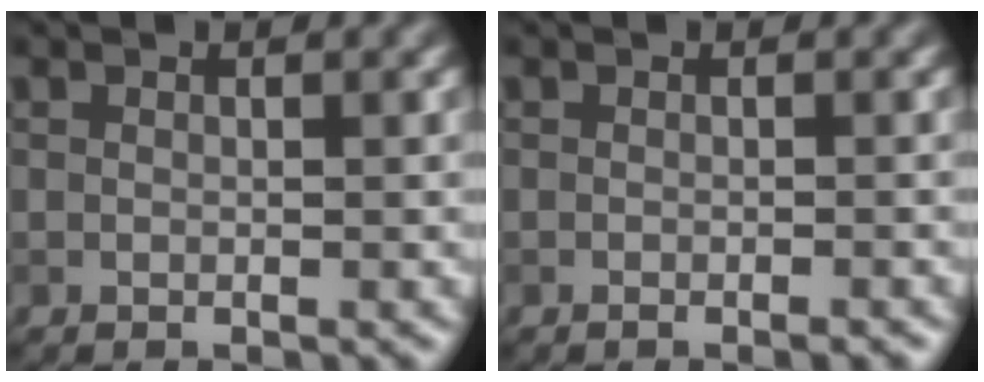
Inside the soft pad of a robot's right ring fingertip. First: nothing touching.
{"total": 0.9, "force": [-0.7, 0.1, 0.7], "torque": [-0.007, -0.002, -0.011]}